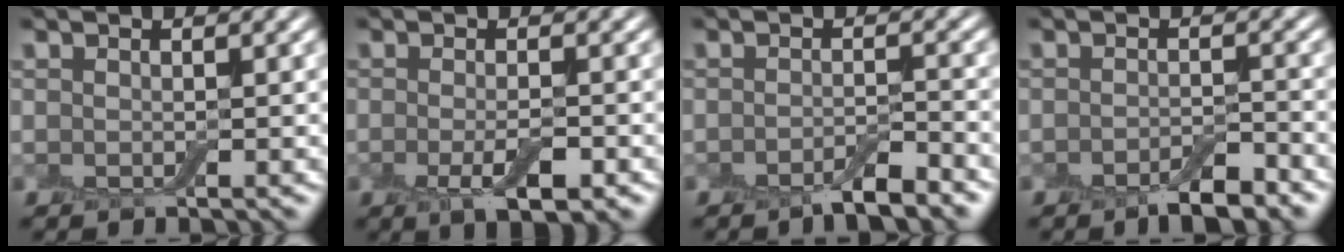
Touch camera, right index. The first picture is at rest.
{"total": 3.4, "force": [-1.4, 1.1, 2.9], "torque": [-0.055, -0.008, -0.023]}
{"total": 3.1, "force": [-2.3, 0.7, 2.0], "torque": [-0.031, 0.001, -0.042]}
{"total": 3.6, "force": [-2.5, 1.2, 2.4], "torque": [-0.033, 0.001, -0.040]}